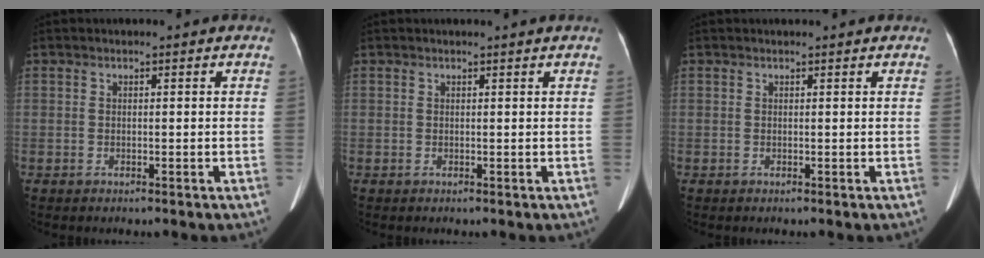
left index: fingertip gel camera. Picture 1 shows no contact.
{"total": 0.9, "force": [0.8, -0.3, 0.4], "torque": [-0.013, -0.001, 0.017]}
{"total": 1.4, "force": [1.3, 0.1, 0.5], "torque": [-0.011, 0.015, 0.019]}